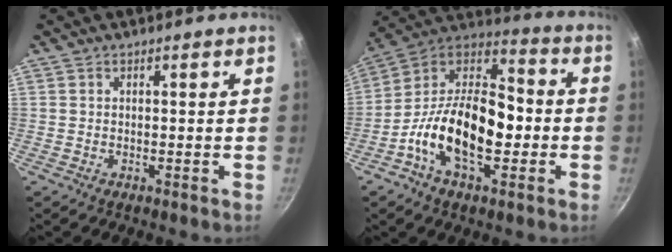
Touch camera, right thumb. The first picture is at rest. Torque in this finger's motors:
{"motor_torque": [0.61, 0.49, 1.53, -1.24, 0.49]}